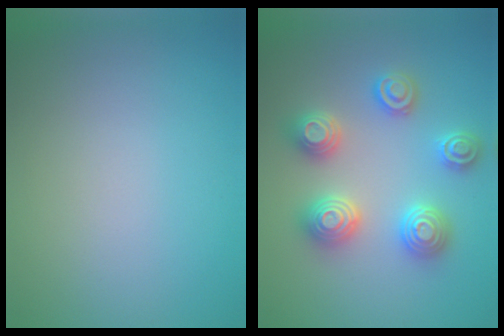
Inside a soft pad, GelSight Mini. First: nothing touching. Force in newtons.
{"total": 4.7, "press": 4.6, "slide": 0.8}